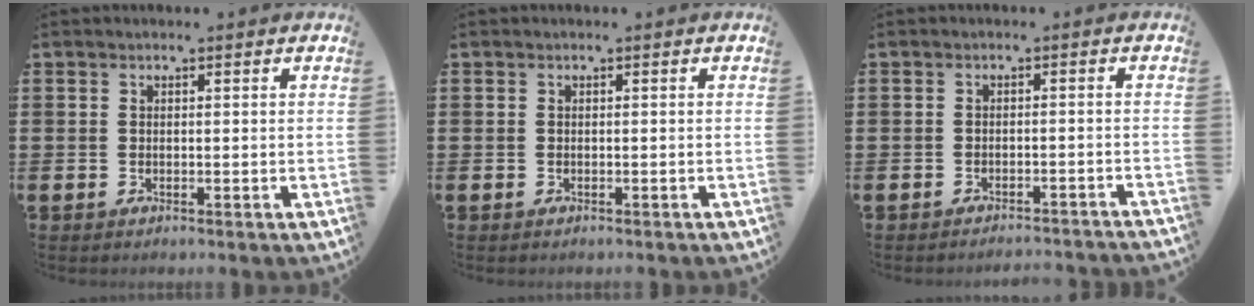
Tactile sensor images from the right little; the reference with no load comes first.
{"total": 0.0}
{"total": 1.5, "force": [-1.5, -0.2, 0.0], "torque": [-0.002, 0.005, -0.031]}